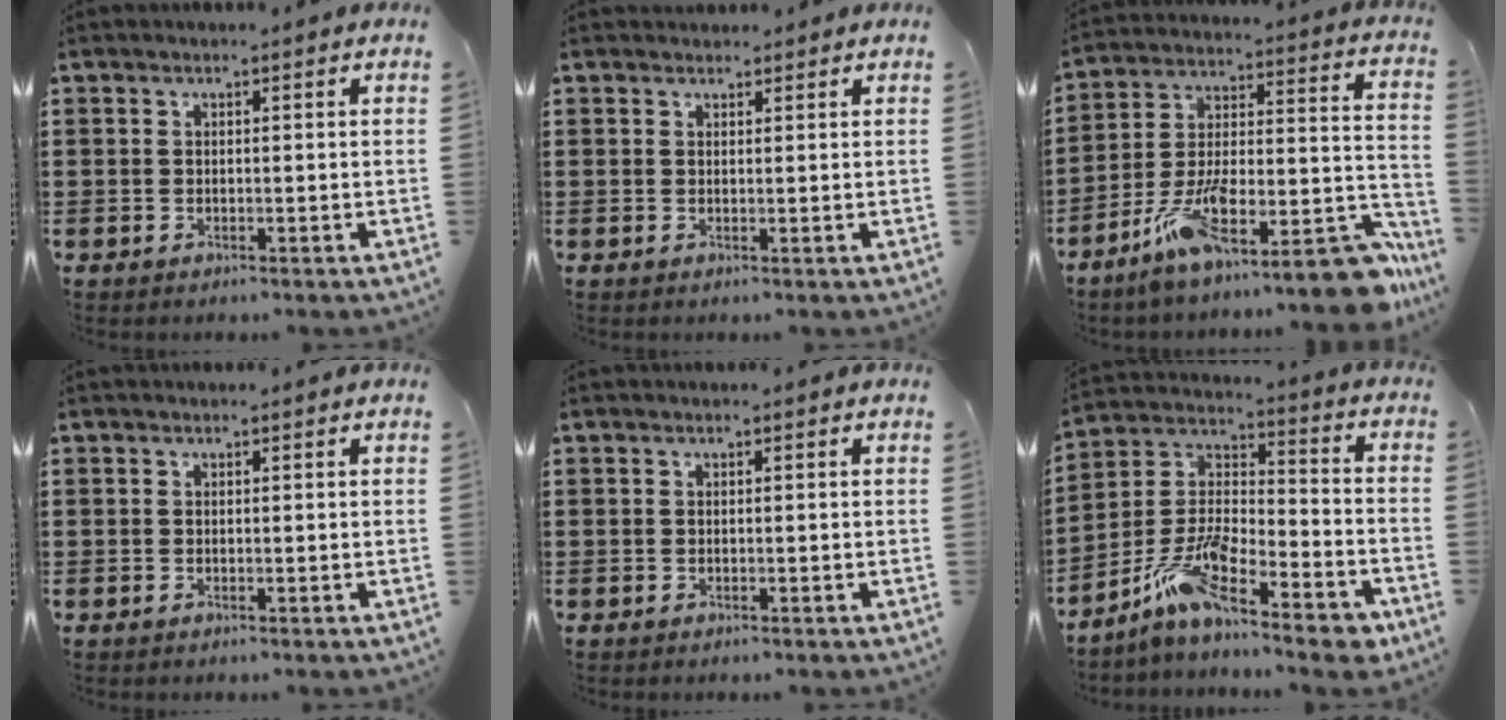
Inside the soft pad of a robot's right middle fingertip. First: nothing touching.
{"total": 0.8, "force": [0.8, 0.3, 0.0], "torque": [0.007, -0.002, 0.013]}
{"total": 15.0, "force": [-10.7, 3.1, 9.9], "torque": [-0.161, 0.014, -0.190]}
{"total": 0.0}
{"total": 0.0}
{"total": 10.9, "force": [-7.7, 3.1, 7.1], "torque": [-0.159, -0.006, -0.160]}